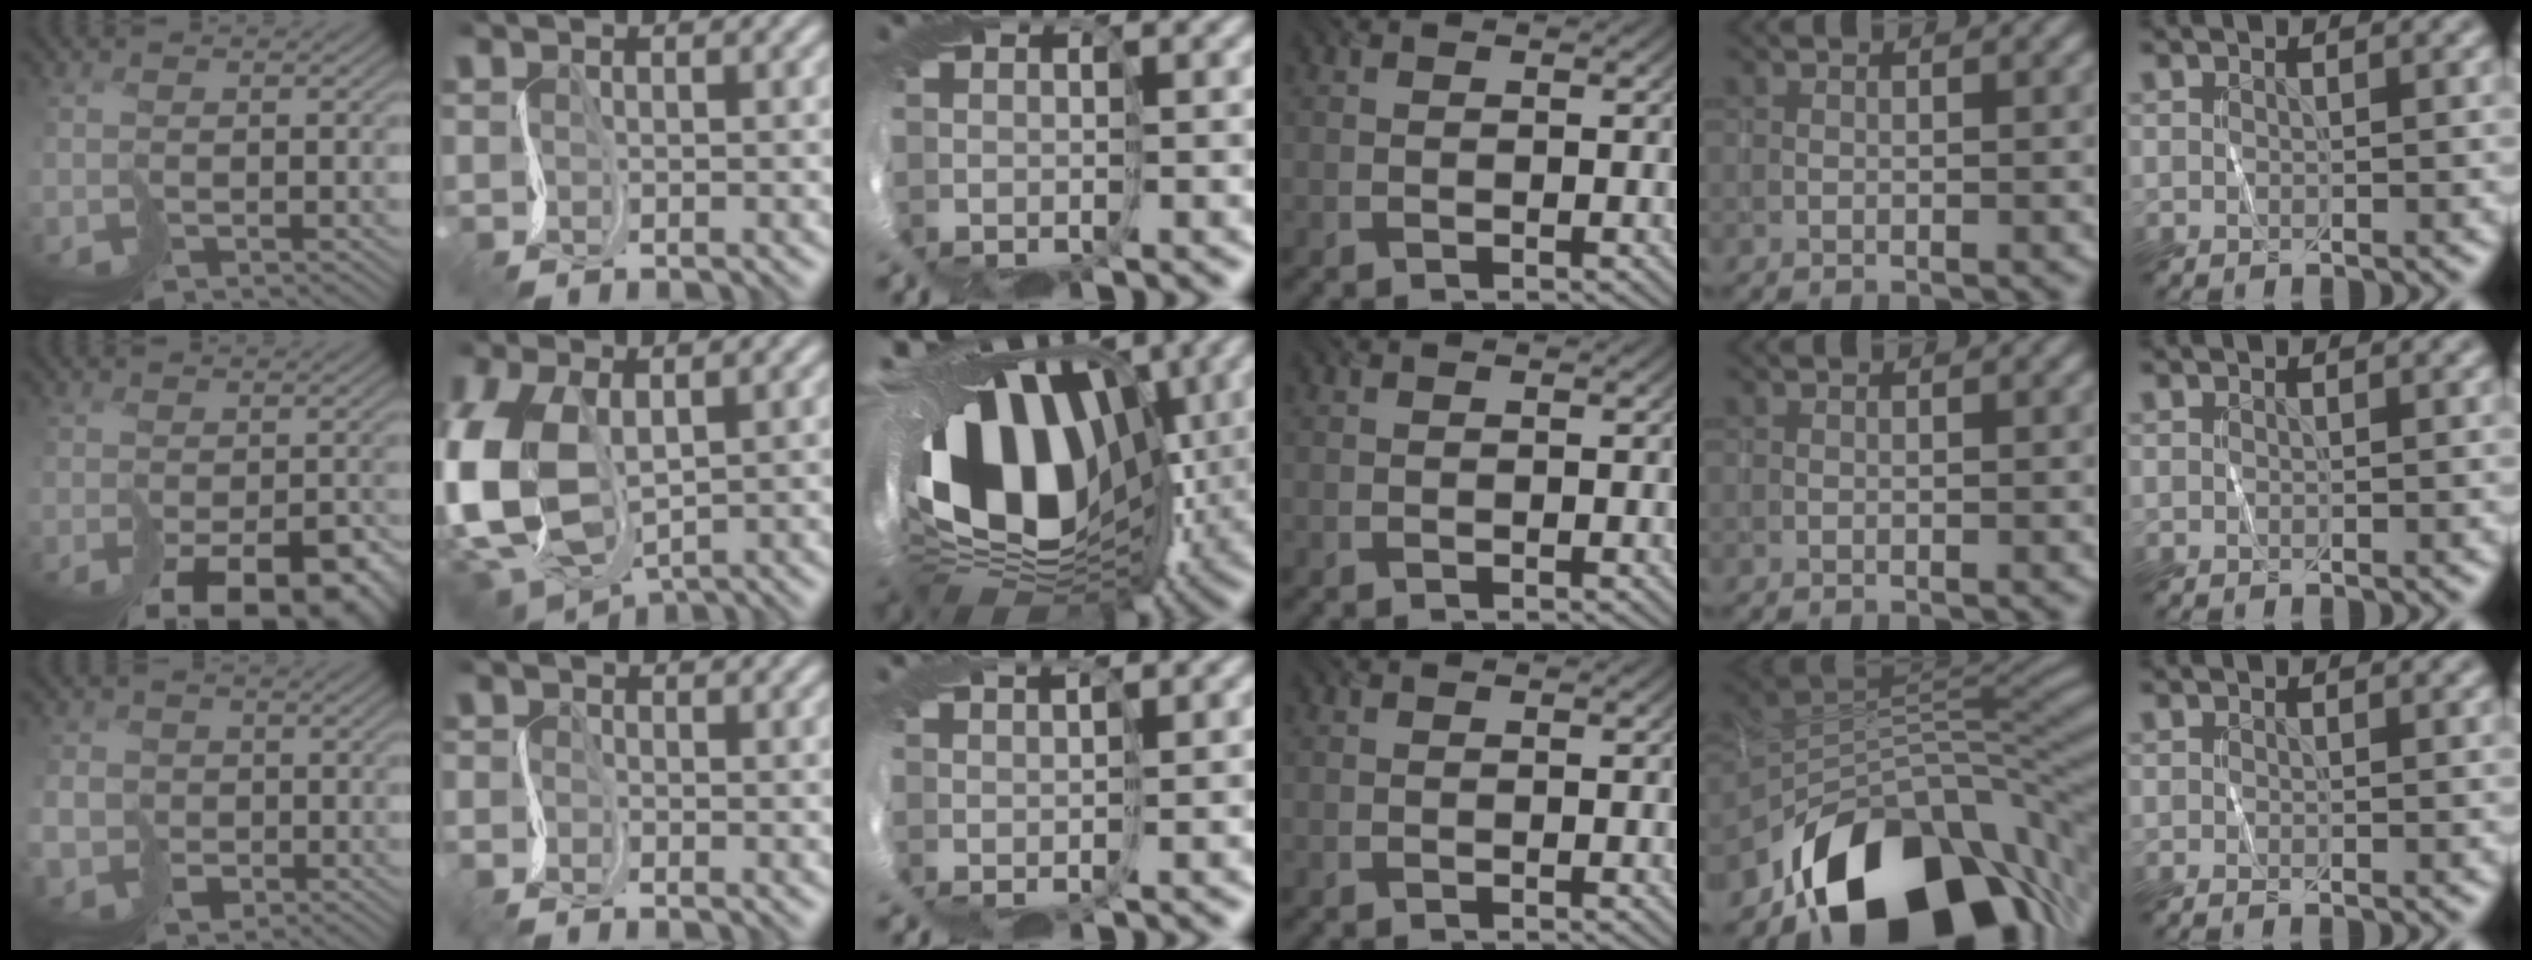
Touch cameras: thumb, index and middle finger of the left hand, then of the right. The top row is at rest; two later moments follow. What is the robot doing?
{"motion": "cut", "object": "wrapping paper"}